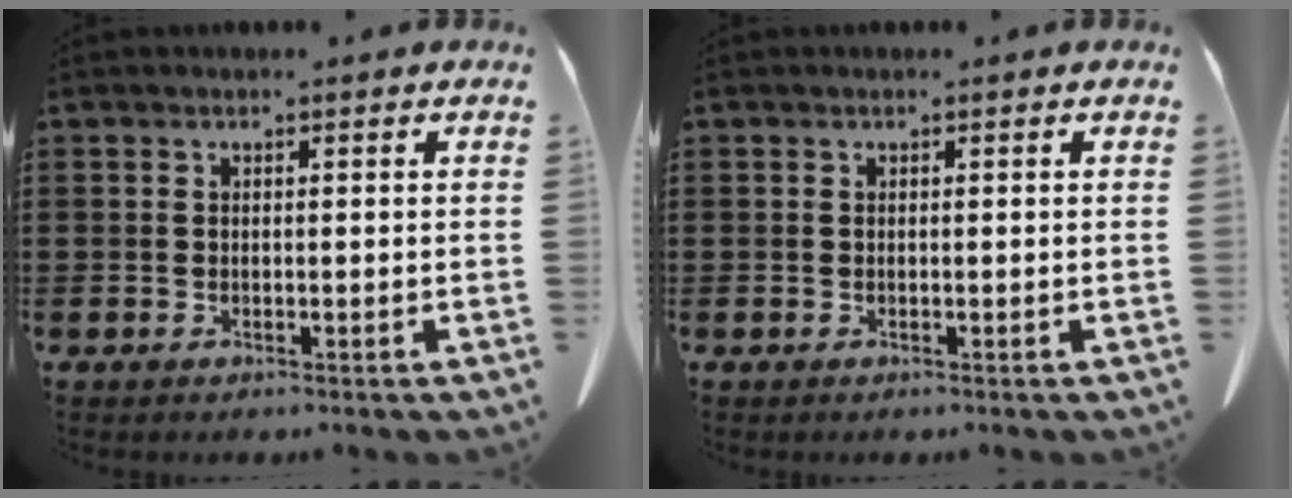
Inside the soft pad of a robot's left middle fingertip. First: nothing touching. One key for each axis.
{"total": 0.0}